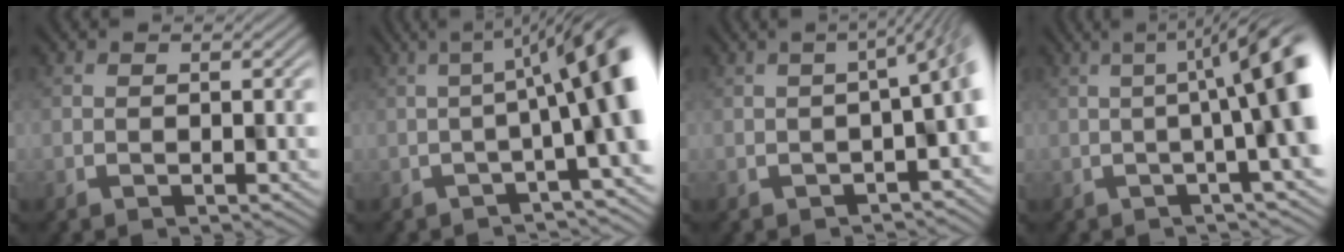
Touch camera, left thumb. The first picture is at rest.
{"total": 10.3, "force": [-0.2, 1.7, 10.1], "torque": [-0.122, 0.016, -0.001]}
{"total": 6.4, "force": [-1.4, 1.4, 6.1], "torque": [-0.075, -0.011, -0.015]}
{"total": 9.1, "force": [1.0, 1.0, 9.0], "torque": [-0.106, 0.020, 0.014]}